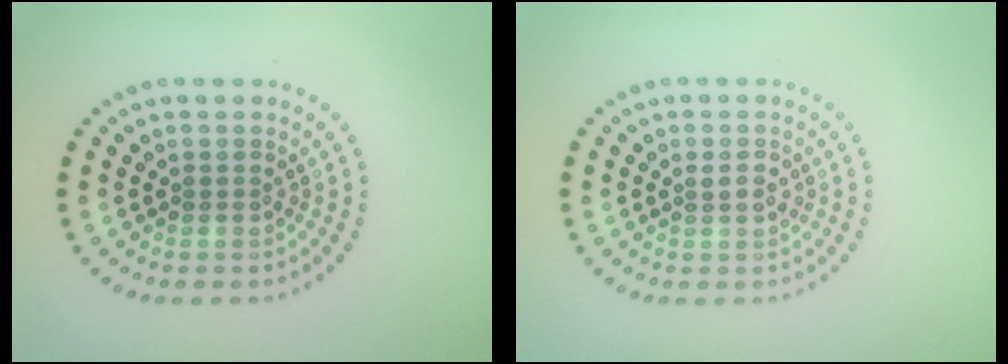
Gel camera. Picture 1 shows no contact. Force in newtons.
{"total": 1.3, "press": 1.2, "slide": 0.6}